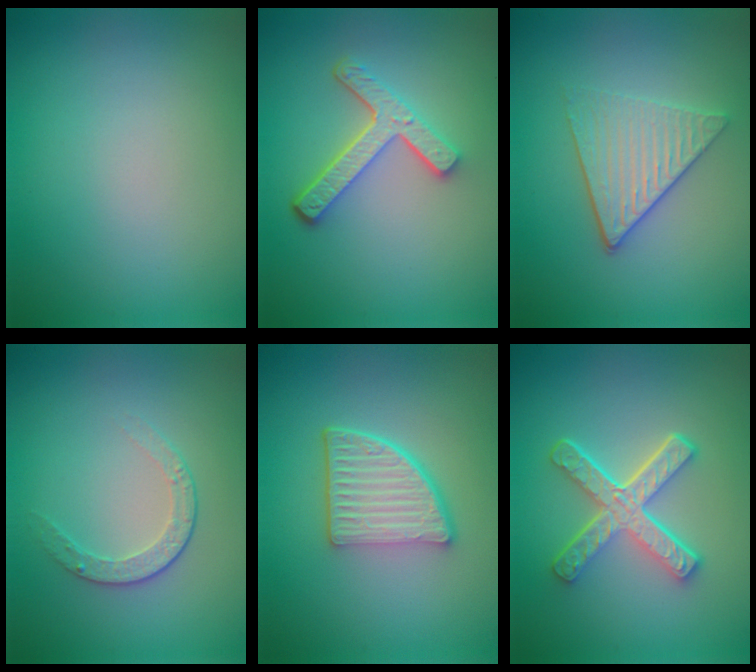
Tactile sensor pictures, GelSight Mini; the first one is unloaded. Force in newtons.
{"total": 4.4, "press": 3.3, "slide": 2.9}
{"total": 3.9, "press": 3.4, "slide": 2.0}
{"total": 2.1, "press": 1.4, "slide": 1.5}
{"total": 5.3, "press": 3.9, "slide": 3.7}
{"total": 5.3, "press": 3.7, "slide": 3.9}